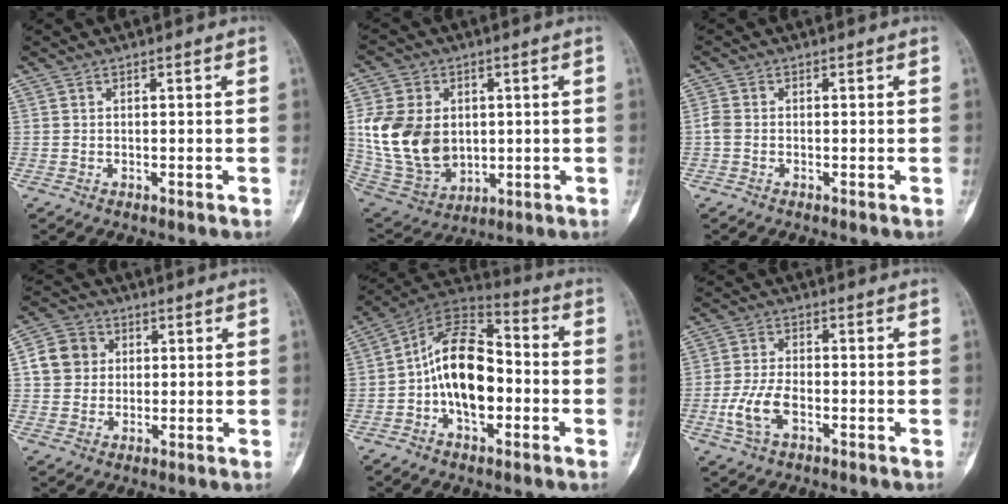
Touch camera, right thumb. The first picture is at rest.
{"total": 16.9, "force": [1.6, 12.6, 11.1], "torque": [-0.191, -0.009, 0.052]}
{"total": 1.8, "force": [-0.3, 1.3, 1.1], "torque": [-0.027, 0.000, -0.012]}
{"total": 7.2, "force": [1.3, 6.5, 2.8], "torque": [-0.030, 0.005, 0.017]}
{"total": 15.7, "force": [-2.5, 9.0, 12.5], "torque": [-0.199, 0.044, -0.053]}
{"total": 6.7, "force": [-2.3, 3.3, 5.3], "torque": [-0.119, 0.012, -0.046]}